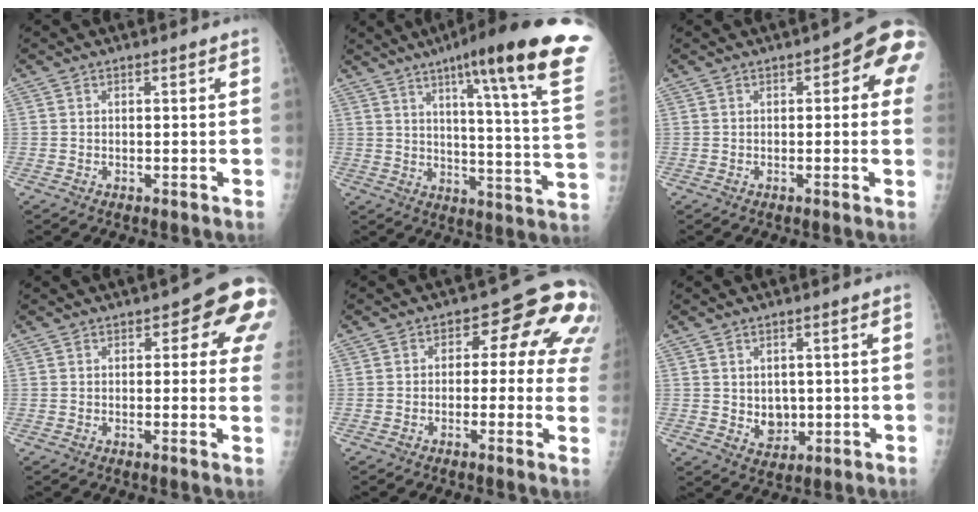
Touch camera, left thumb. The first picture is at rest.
{"total": 26.3, "force": [16.0, 2.1, 20.8], "torque": [-0.267, -0.069, 0.212]}
{"total": 8.7, "force": [2.3, 3.3, 7.8], "torque": [-0.060, 0.009, 0.013]}
{"total": 10.7, "force": [3.4, 4.4, 9.1], "torque": [-0.058, -0.002, 0.027]}
{"total": 13.1, "force": [2.3, 7.1, 10.8], "torque": [-0.076, 0.020, 0.012]}
{"total": 4.8, "force": [0.0, 3.9, 2.9], "torque": [-0.018, -0.005, 0.012]}